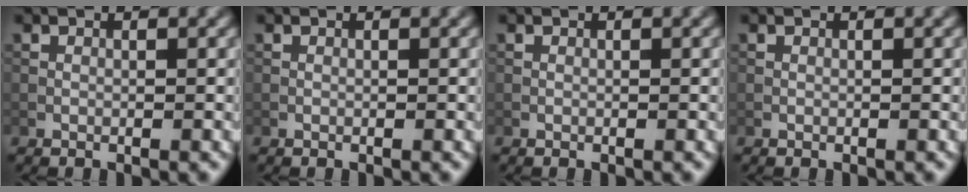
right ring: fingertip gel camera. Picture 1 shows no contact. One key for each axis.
{"total": 0.0}
{"total": 0.0}
{"total": 0.0}